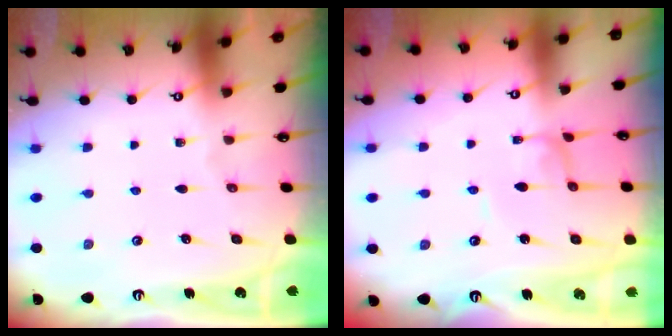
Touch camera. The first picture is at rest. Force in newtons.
{"total": 2.2, "press": 2.2, "slide": 0.1}